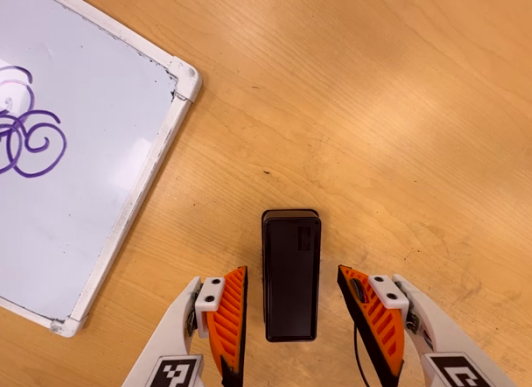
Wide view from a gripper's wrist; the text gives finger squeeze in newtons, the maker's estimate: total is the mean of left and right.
{"total": 0.0}